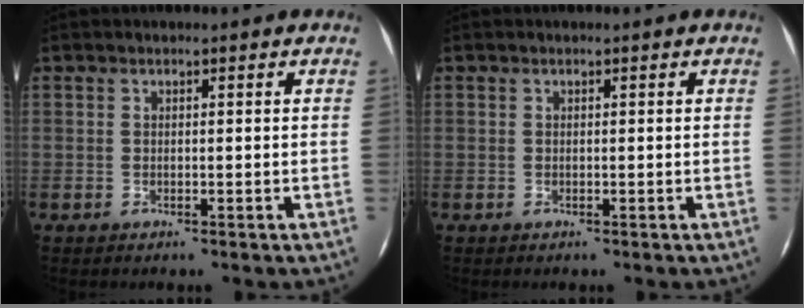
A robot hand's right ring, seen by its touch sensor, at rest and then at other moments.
{"total": 0.0}